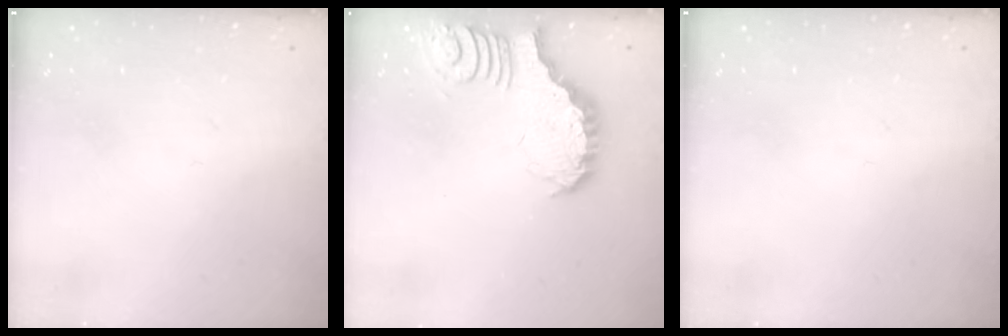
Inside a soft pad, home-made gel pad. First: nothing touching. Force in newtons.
{"total": 3.9, "press": 3.9, "slide": 0.6}
{"total": 0.0}